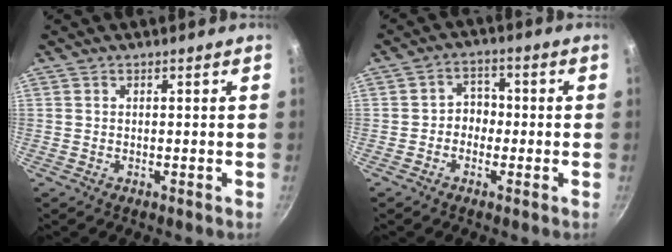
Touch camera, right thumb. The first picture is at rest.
{"total": 4.1, "force": [-1.0, 3.5, 2.0], "torque": [0.001, 0.017, -0.023]}